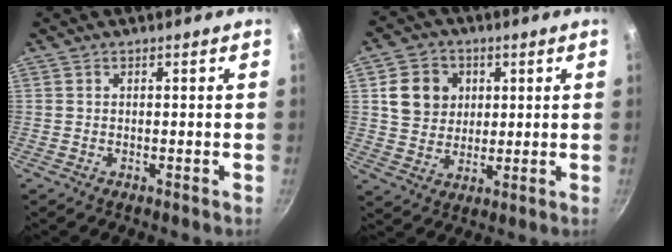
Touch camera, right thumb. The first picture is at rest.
{"total": 9.3, "force": [2.5, 8.1, 3.8], "torque": [-0.037, 0.001, 0.042]}